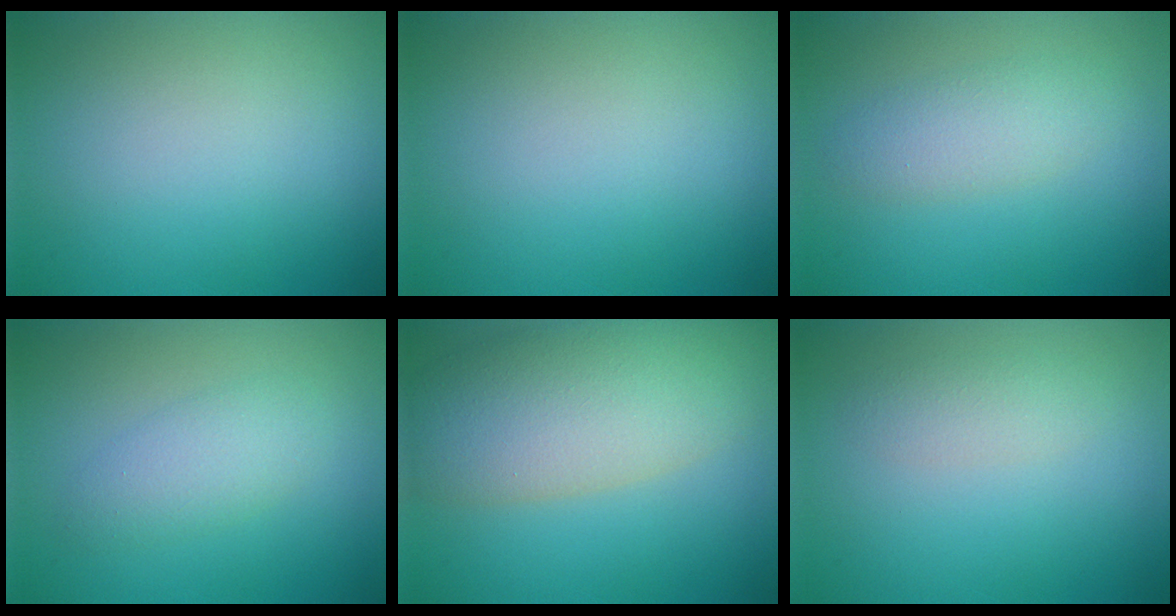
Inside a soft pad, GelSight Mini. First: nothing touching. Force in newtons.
{"total": 0.0}
{"total": 2.6, "press": 2.6, "slide": 0.1}
{"total": 2.8, "press": 2.8, "slide": 0.1}
{"total": 8.5, "press": 8.5, "slide": 0.4}
{"total": 1.5, "press": 1.5, "slide": 0.1}